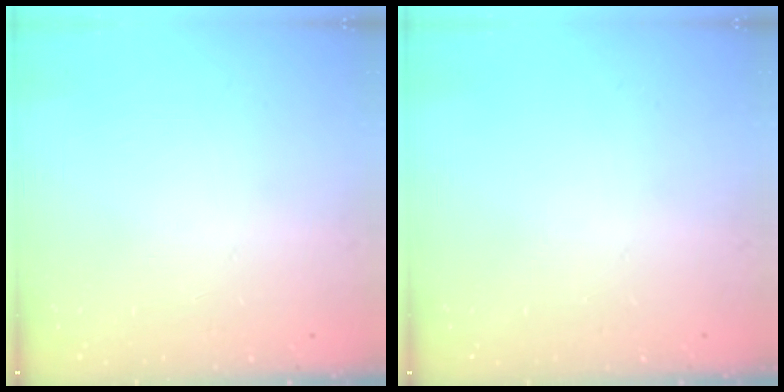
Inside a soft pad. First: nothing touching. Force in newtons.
{"total": 0.0}